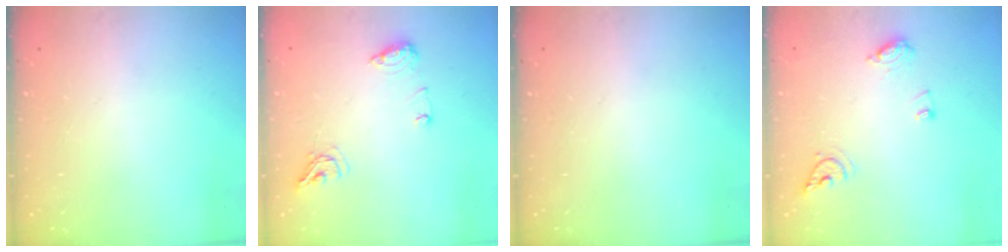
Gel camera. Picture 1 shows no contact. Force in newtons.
{"total": 8.8, "press": 8.8, "slide": 0.5}
{"total": 0.0}
{"total": 8.3, "press": 8.2, "slide": 0.9}